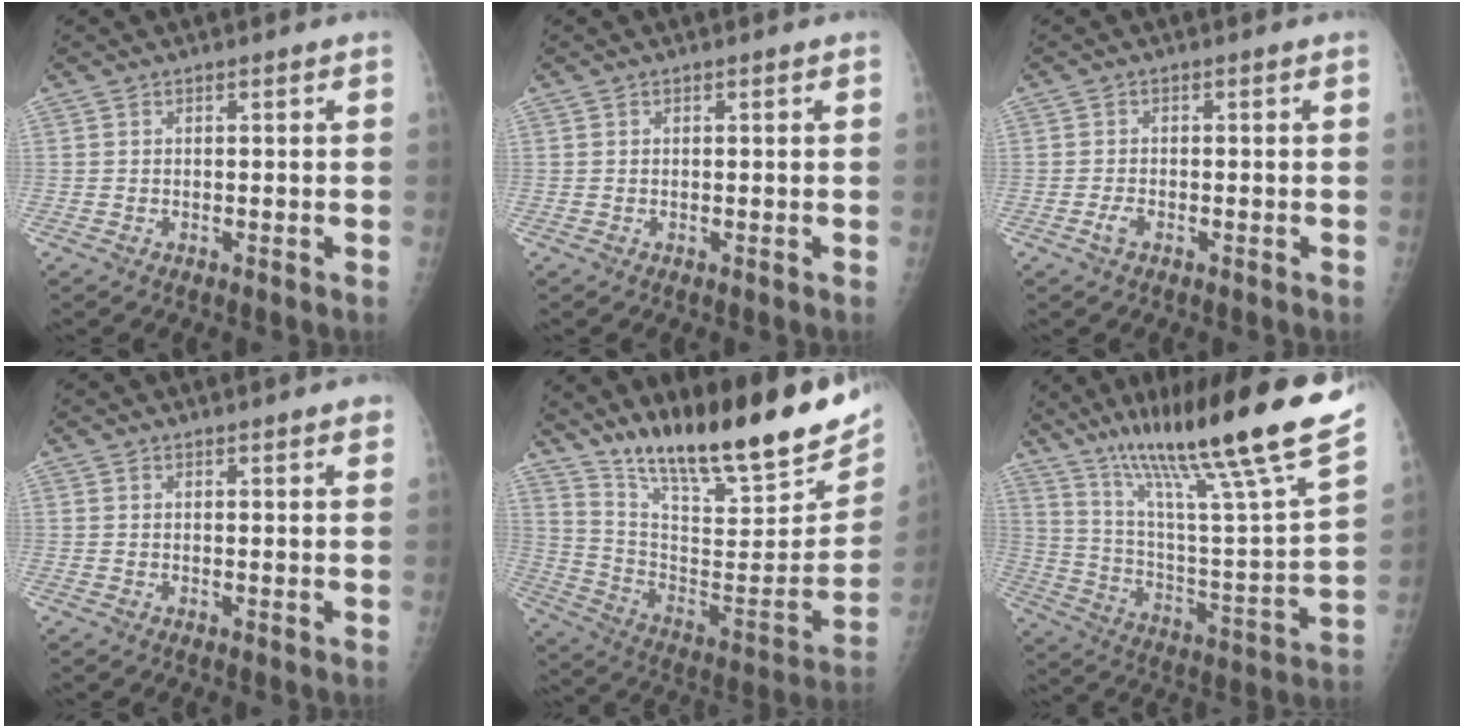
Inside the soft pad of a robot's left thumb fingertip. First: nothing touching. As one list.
[{"total": 0.0}, {"total": 1.7, "force": [-0.9, 0.8, 1.2], "torque": [-0.028, 0.004, -0.019]}, {"total": 2.4, "force": [2.0, 0.4, 1.3], "torque": [-0.009, -0.003, 0.021]}, {"total": 27.8, "force": [20.5, 6.3, 17.6], "torque": [-0.247, -0.092, 0.331]}, {"total": 30.6, "force": [20.7, 2.6, 22.4], "torque": [-0.352, -0.063, 0.335]}]